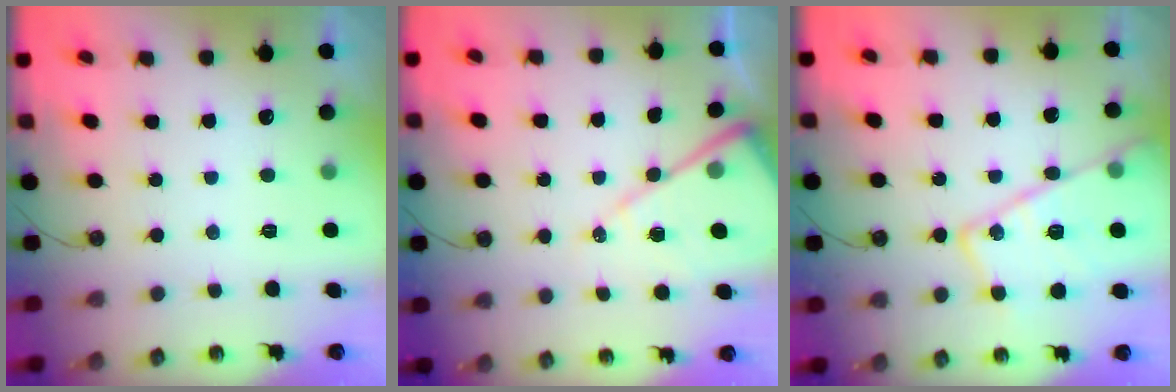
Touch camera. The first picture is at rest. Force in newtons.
{"total": 12.7, "press": 12.6, "slide": 1.2}
{"total": 19.2, "press": 19.1, "slide": 1.9}